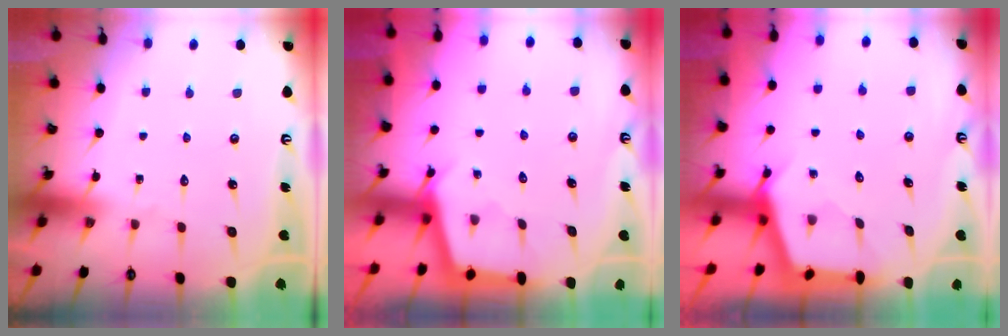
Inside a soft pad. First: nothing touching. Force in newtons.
{"total": 2.8, "press": 2.7, "slide": 0.3}
{"total": 2.7, "press": 2.7, "slide": 0.4}